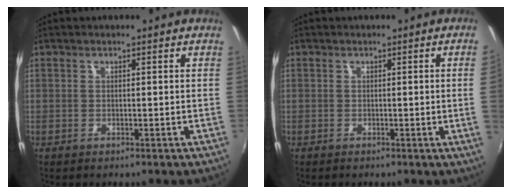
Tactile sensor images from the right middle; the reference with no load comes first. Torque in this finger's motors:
{"motor_torque": [1.11, -1.03, -1.05, -0.21]}